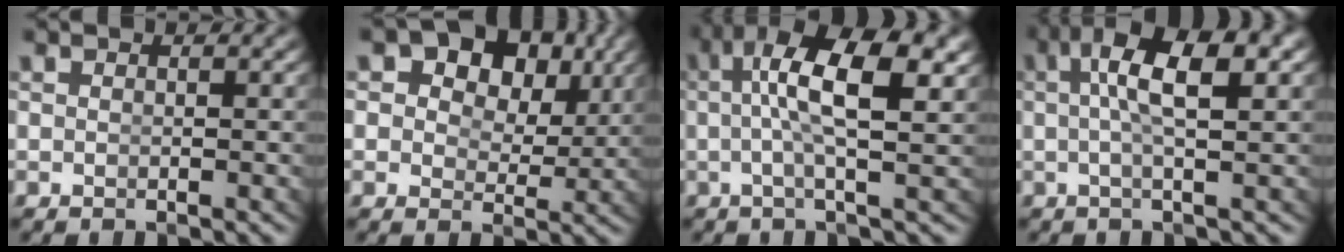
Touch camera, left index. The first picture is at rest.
{"total": 9.0, "force": [3.7, 6.4, 5.1], "torque": [-0.099, -0.007, 0.055]}
{"total": 7.8, "force": [1.8, 2.5, 7.2], "torque": [-0.130, 0.006, 0.027]}
{"total": 7.1, "force": [1.8, 2.1, 6.5], "torque": [-0.112, 0.013, 0.024]}